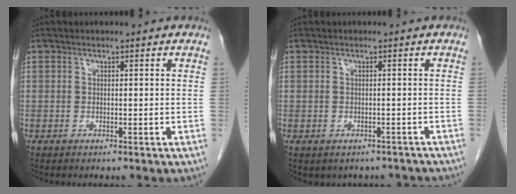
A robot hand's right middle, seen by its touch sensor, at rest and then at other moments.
{"total": 4.9, "force": [-4.0, 2.6, 1.0], "torque": [-0.006, 0.014, -0.041]}